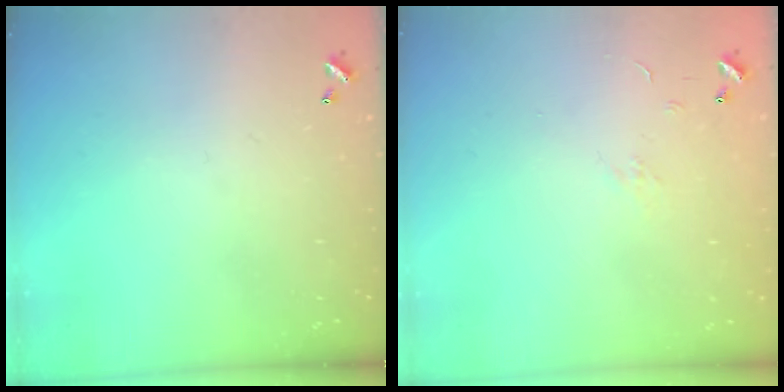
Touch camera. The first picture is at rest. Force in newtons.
{"total": 4.7, "press": 4.6, "slide": 0.7}